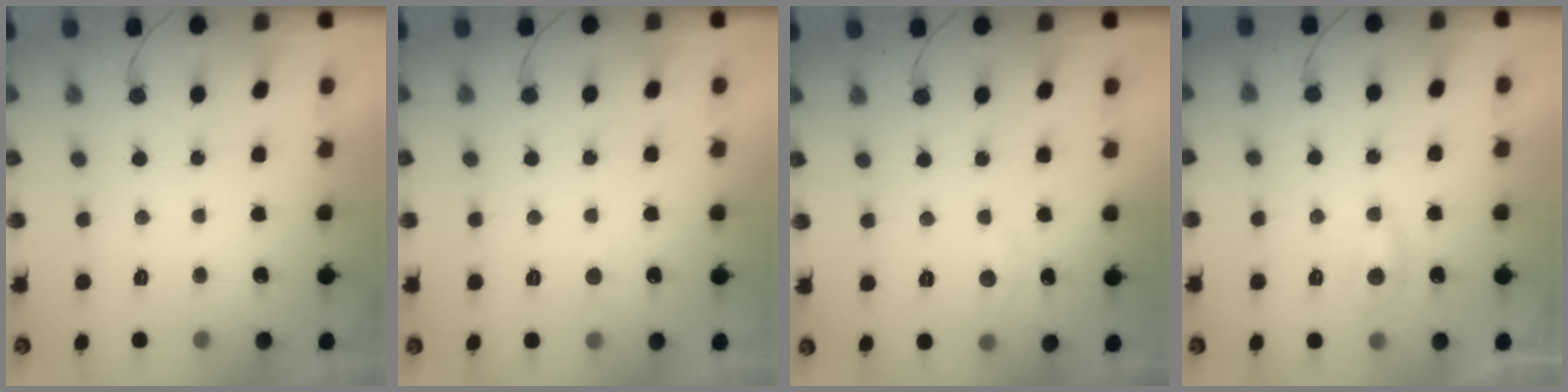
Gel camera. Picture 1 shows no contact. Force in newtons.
{"total": 2.0, "press": 2.0, "slide": 0.2}
{"total": 3.9, "press": 3.9, "slide": 0.5}
{"total": 4.5, "press": 4.4, "slide": 0.5}